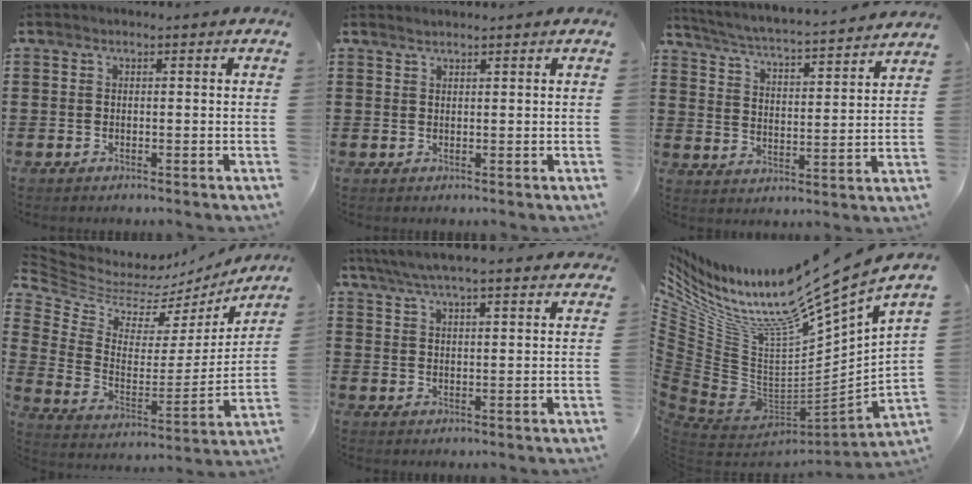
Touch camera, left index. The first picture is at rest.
{"total": 0.7, "force": [0.7, -0.2, 0.2], "torque": [-0.003, -0.002, 0.013]}
{"total": 3.6, "force": [3.4, -0.8, 1.1], "torque": [-0.040, -0.038, 0.046]}
{"total": 4.7, "force": [4.0, 2.1, 1.2], "torque": [-0.055, -0.042, 0.066]}
{"total": 5.3, "force": [4.9, 0.1, 2.0], "torque": [-0.055, -0.022, 0.085]}
{"total": 12.5, "force": [9.6, 1.4, 8.0], "torque": [-0.164, -0.099, 0.136]}